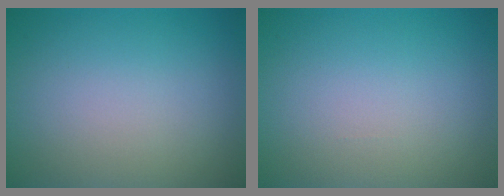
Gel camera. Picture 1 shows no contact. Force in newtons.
{"total": 0.0}